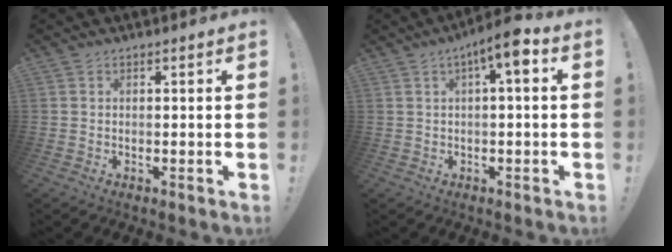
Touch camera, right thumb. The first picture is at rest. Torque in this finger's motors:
{"motor_torque": [0.95, 1.00, 0.17, 0.19, 0.02]}